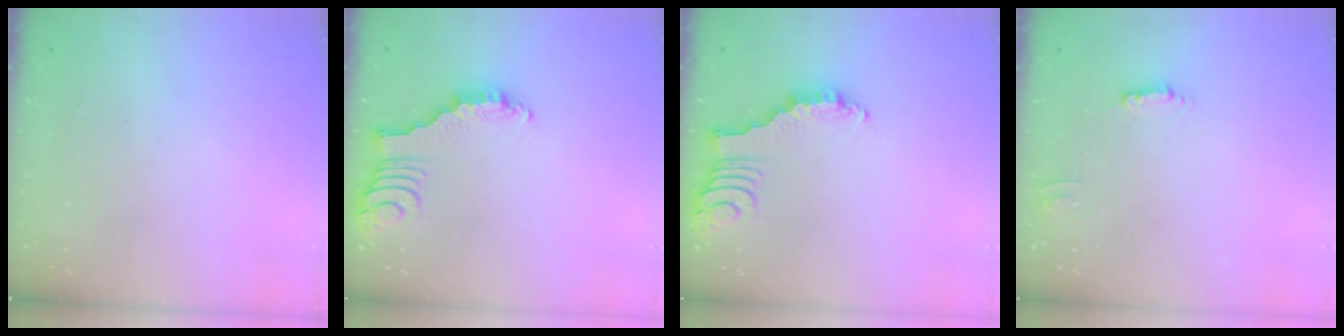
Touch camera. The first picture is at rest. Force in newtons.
{"total": 2.9, "press": 2.8, "slide": 0.4}
{"total": 2.9, "press": 2.8, "slide": 0.4}
{"total": 4.6, "press": 4.6, "slide": 0.2}